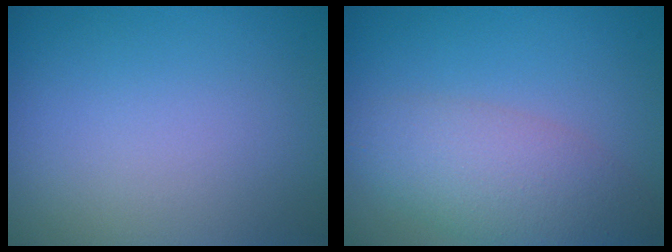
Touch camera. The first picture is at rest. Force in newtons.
{"total": 4.7, "press": 4.7, "slide": 0.2}